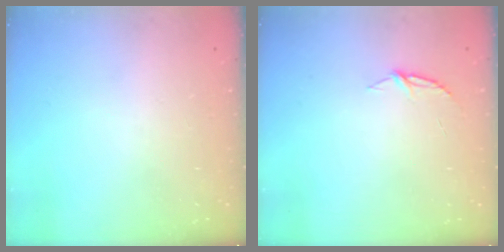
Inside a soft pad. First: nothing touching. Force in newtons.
{"total": 5.1, "press": 5.1, "slide": 0.5}